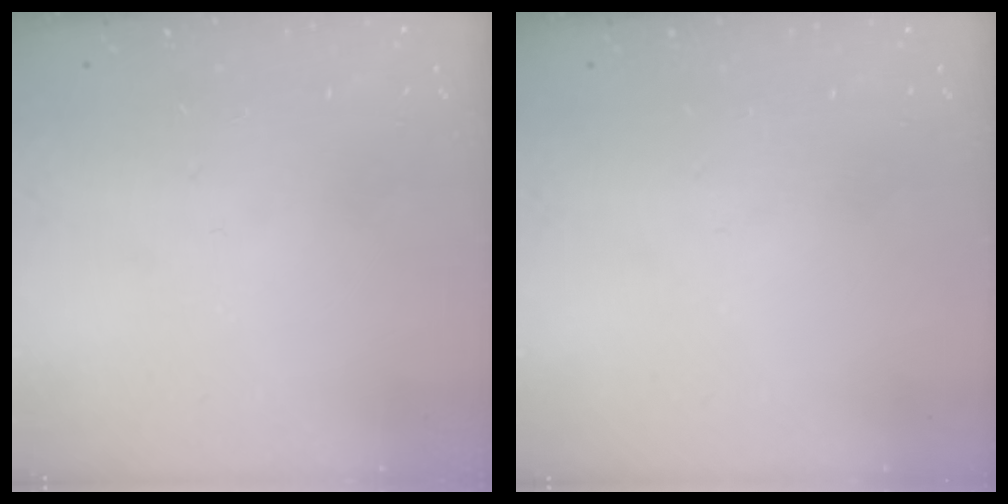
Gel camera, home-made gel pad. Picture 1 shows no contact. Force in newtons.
{"total": 0.0}